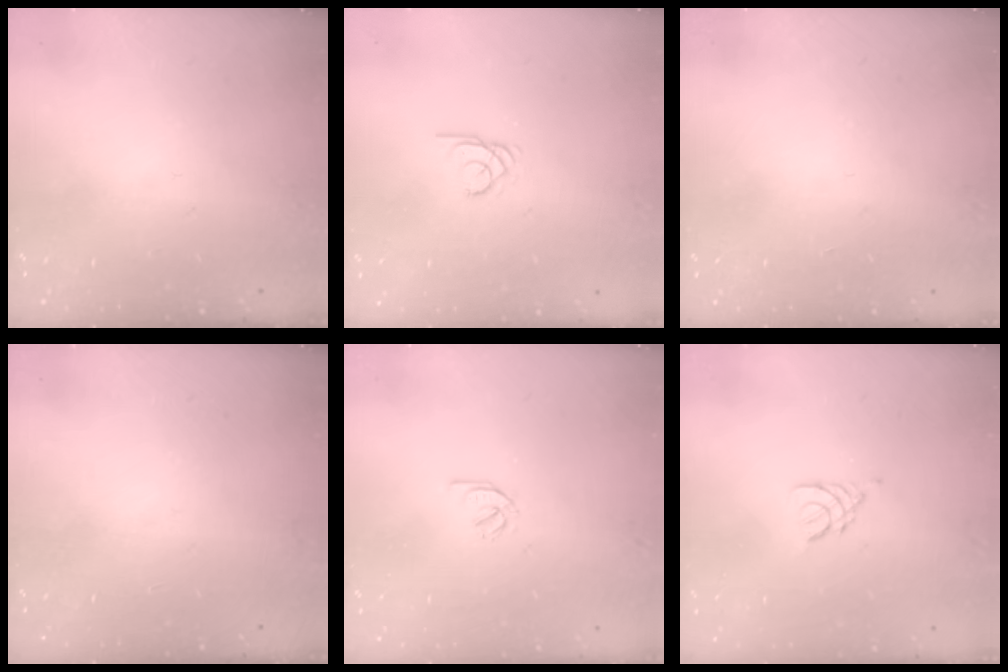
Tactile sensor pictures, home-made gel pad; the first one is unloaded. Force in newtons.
{"total": 1.9, "press": 1.9, "slide": 0.0}
{"total": 1.0, "press": 0.9, "slide": 0.2}
{"total": 0.0}
{"total": 2.1, "press": 1.9, "slide": 0.8}
{"total": 2.9, "press": 2.8, "slide": 0.6}